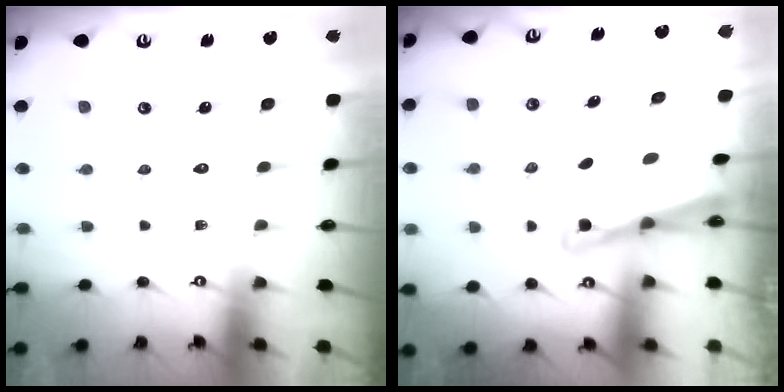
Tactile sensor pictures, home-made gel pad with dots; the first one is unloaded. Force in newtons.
{"total": 2.5, "press": 2.5, "slide": 0.2}